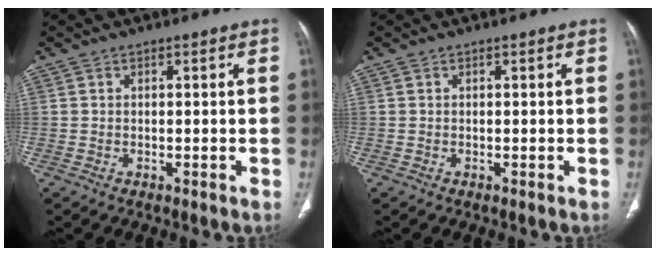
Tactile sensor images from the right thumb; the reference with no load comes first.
{"total": 0.0}